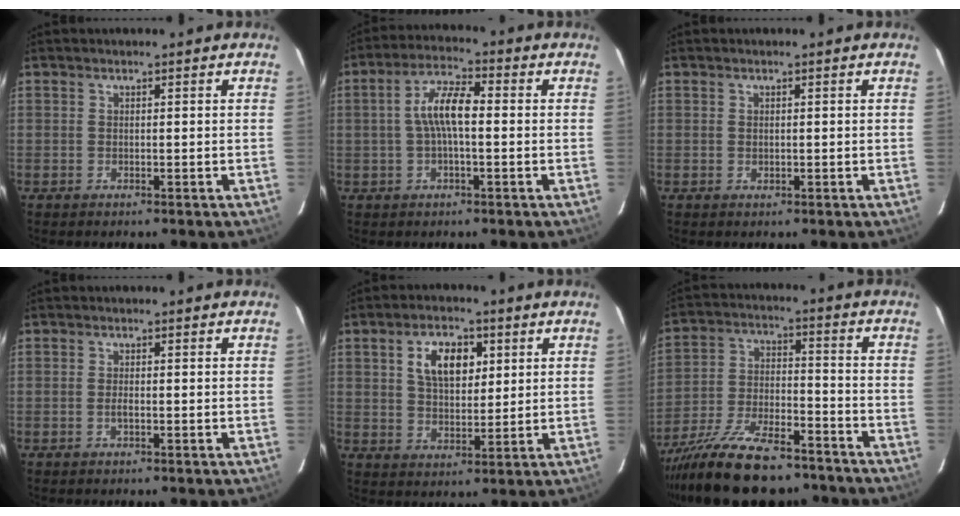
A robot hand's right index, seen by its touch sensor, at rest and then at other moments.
{"total": 7.2, "force": [-0.1, 2.2, 6.9], "torque": [-0.137, 0.018, -0.004]}
{"total": 0.7, "force": [0.1, 0.5, 0.4], "torque": [-0.006, 0.001, 0.003]}
{"total": 1.1, "force": [-0.4, 0.4, 0.9], "torque": [-0.019, -0.002, -0.008]}
{"total": 8.7, "force": [3.0, 4.8, 6.5], "torque": [-0.115, 0.018, 0.057]}
{"total": 19.9, "force": [-15.4, 7.1, 10.4], "torque": [-0.204, -0.023, -0.243]}